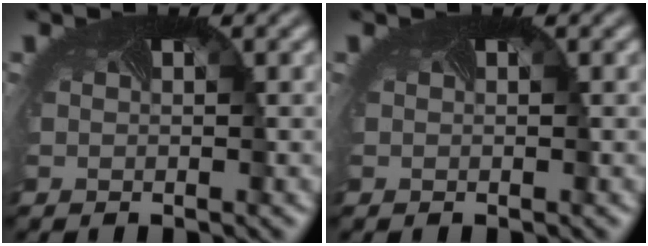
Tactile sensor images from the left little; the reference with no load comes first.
{"total": 0.0}